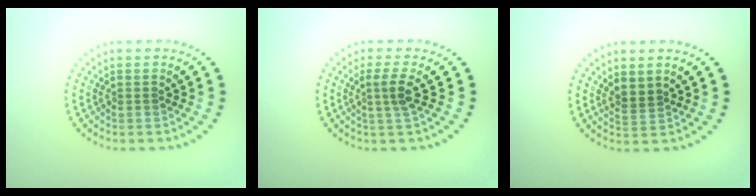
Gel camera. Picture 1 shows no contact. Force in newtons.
{"total": 2.2, "press": 1.7, "slide": 1.4}
{"total": 1.2, "press": 0.8, "slide": 0.9}